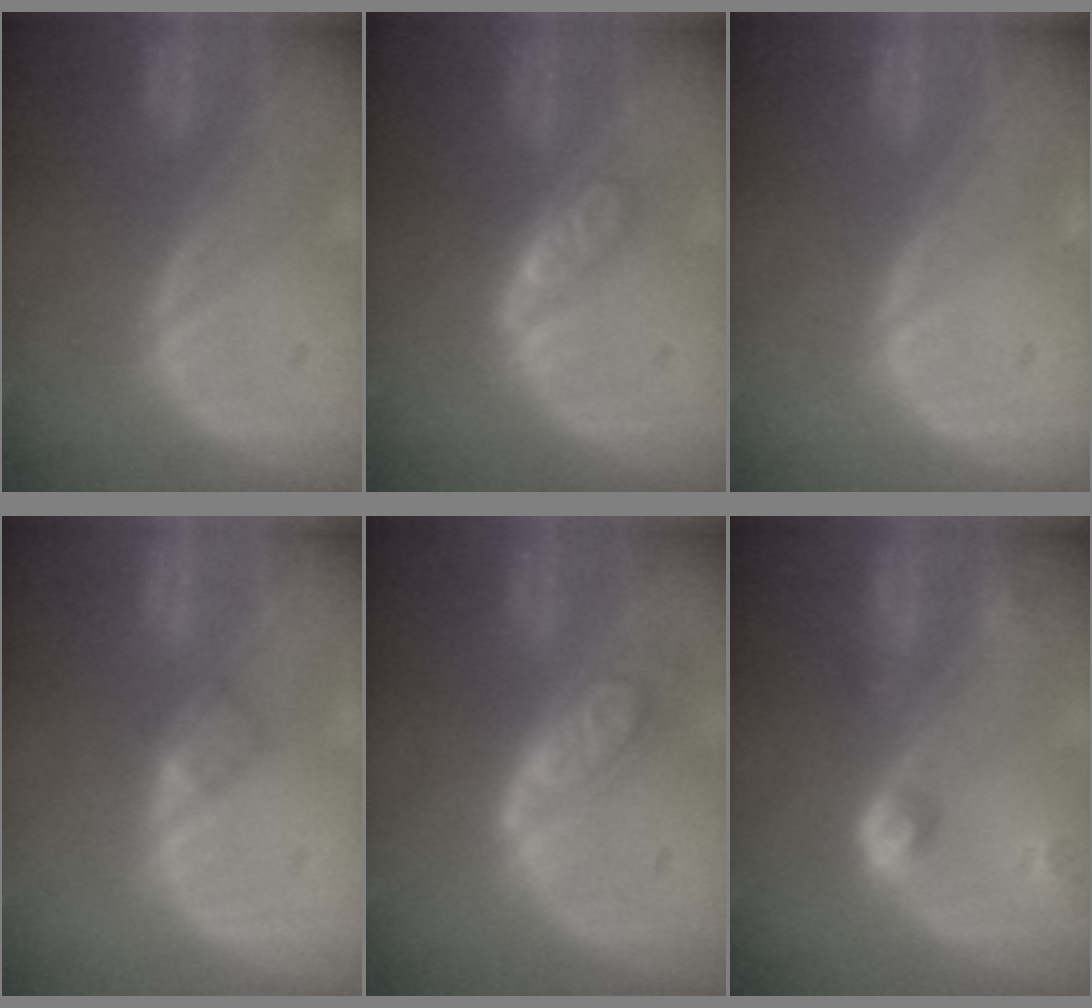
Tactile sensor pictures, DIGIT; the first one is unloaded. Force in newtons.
{"total": 4.6, "press": 4.0, "slide": 2.2}
{"total": 0.0}
{"total": 2.0, "press": 2.0, "slide": 0.2}
{"total": 6.4, "press": 5.6, "slide": 3.1}
{"total": 4.8, "press": 4.4, "slide": 1.9}